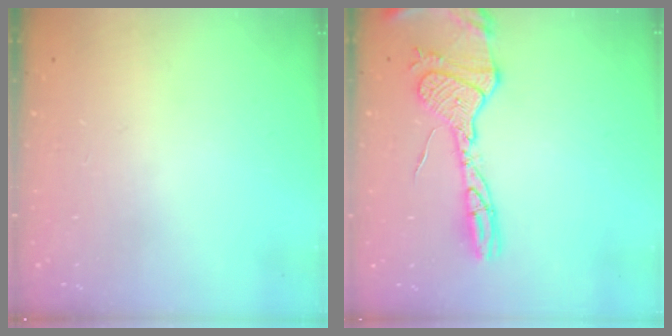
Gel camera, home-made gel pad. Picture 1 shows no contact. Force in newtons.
{"total": 17.0, "press": 17.0, "slide": 1.6}